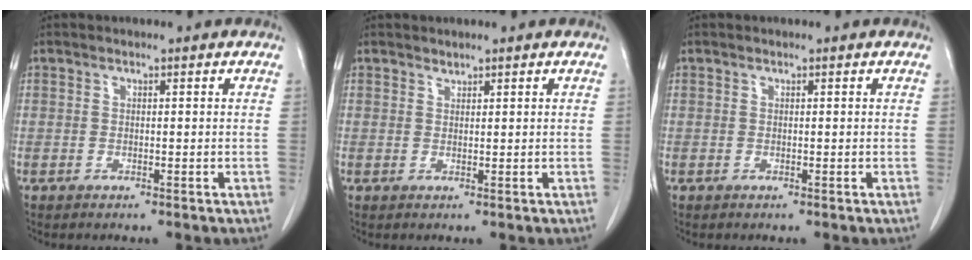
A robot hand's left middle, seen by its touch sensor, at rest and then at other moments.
{"total": 0.7, "force": [0.6, 0.1, 0.0], "torque": [-0.001, -0.007, 0.010]}
{"total": 0.0}